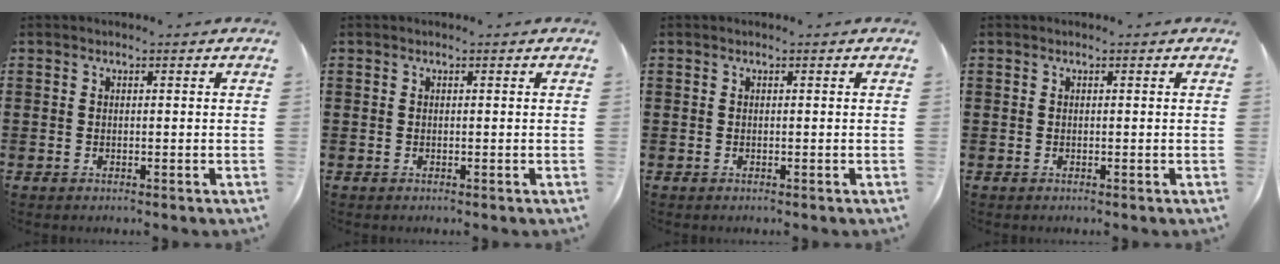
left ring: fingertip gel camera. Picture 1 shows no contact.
{"total": 0.0}
{"total": 0.0}
{"total": 0.0}